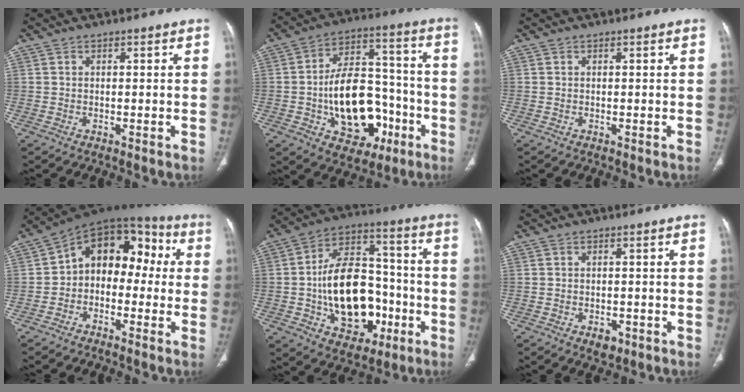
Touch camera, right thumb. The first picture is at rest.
{"total": 20.0, "force": [-5.7, 12.8, 14.3], "torque": [-0.185, 0.052, -0.075]}
{"total": 0.0}
{"total": 14.1, "force": [0.2, 9.8, 10.1], "torque": [-0.097, 0.056, -0.017]}
{"total": 21.4, "force": [-4.4, 14.2, 15.4], "torque": [-0.212, 0.043, -0.058]}
{"total": 2.6, "force": [-1.3, 1.7, 1.5], "torque": [-0.015, 0.002, -0.011]}